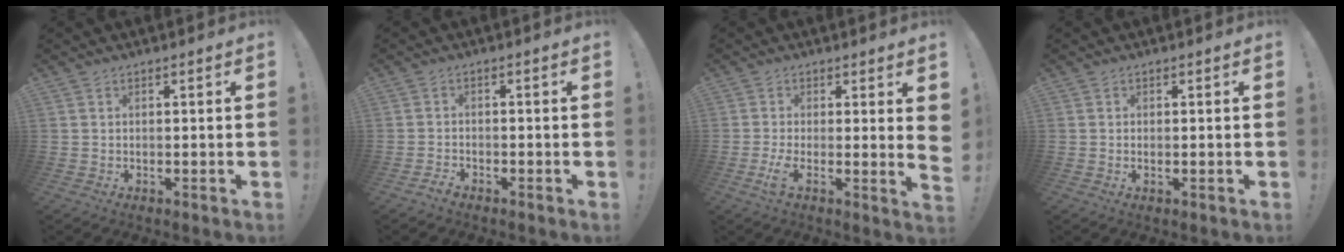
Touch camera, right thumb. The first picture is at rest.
{"total": 2.3, "force": [-2.1, 0.5, 0.9], "torque": [-0.015, 0.011, -0.036]}
{"total": 6.2, "force": [-0.1, 1.0, 6.1], "torque": [-0.104, -0.026, 0.002]}
{"total": 0.0}